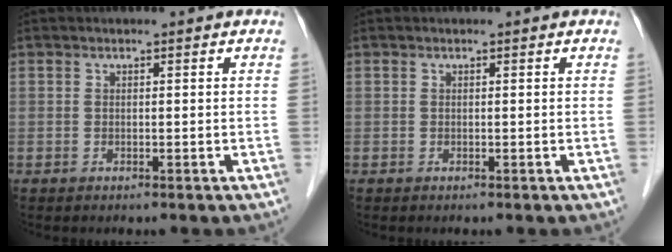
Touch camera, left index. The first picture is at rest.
{"total": 0.0}